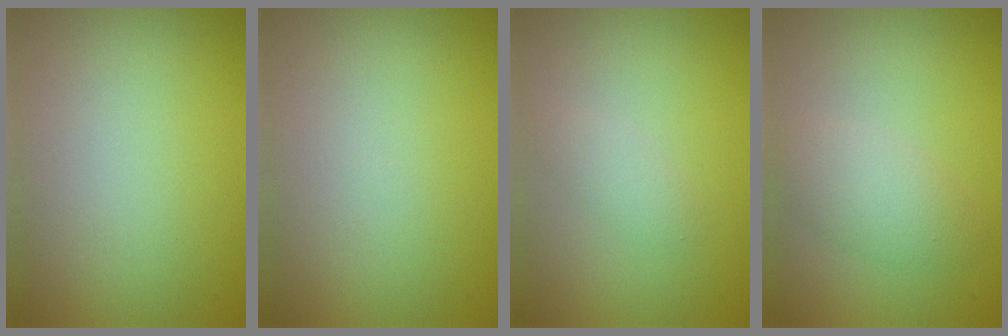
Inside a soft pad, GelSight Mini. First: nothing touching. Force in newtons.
{"total": 0.0}
{"total": 1.2, "press": 1.2, "slide": 0.0}
{"total": 2.6, "press": 2.6, "slide": 0.1}